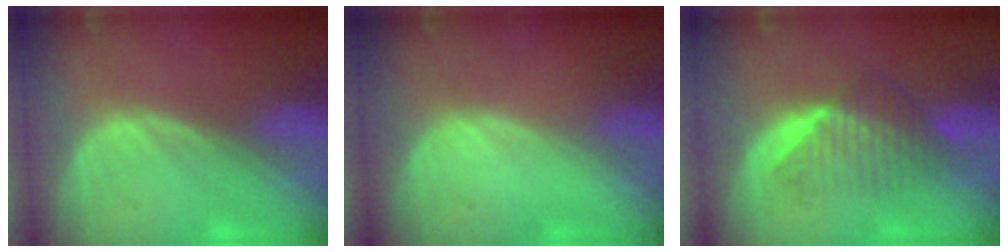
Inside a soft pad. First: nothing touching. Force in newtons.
{"total": 0.0}
{"total": 6.9, "press": 6.5, "slide": 2.5}